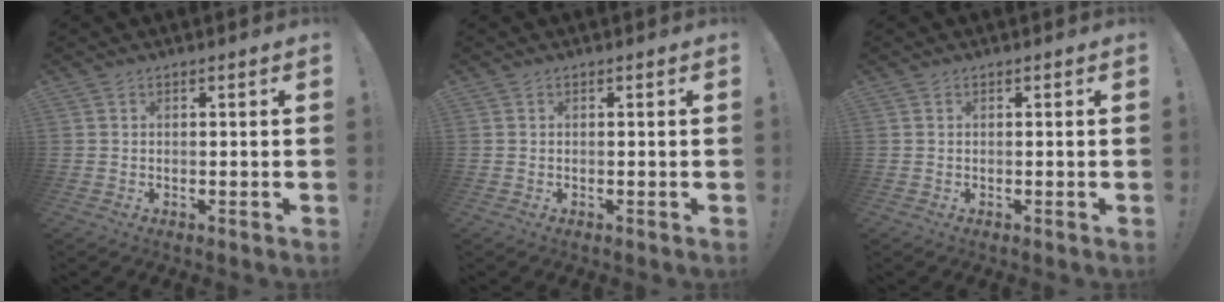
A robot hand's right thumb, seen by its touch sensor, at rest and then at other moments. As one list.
[{"total": 0.0}, {"total": 0.0}]